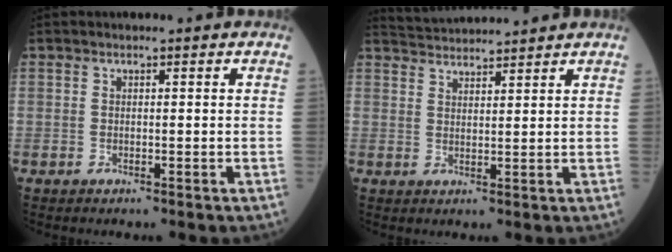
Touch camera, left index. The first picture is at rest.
{"total": 6.1, "force": [6.1, -0.4, 0.7], "torque": [-0.022, 0.031, 0.102]}